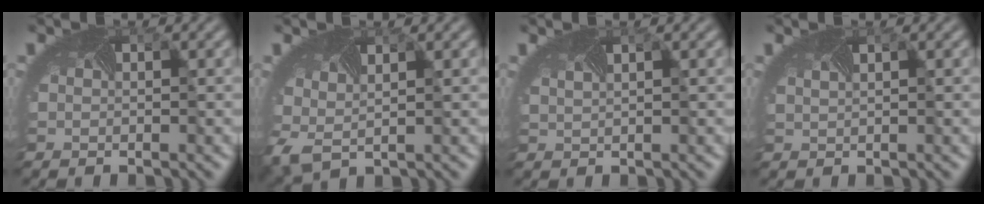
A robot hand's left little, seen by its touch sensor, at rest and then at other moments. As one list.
[{"total": 2.8, "force": [-0.2, 1.9, 2.1], "torque": [-0.074, -0.019, 0.030]}, {"total": 1.1, "force": [0.9, 0.2, 0.6], "torque": [-0.019, 0.003, 0.017]}, {"total": 0.8, "force": [0.7, 0.2, 0.4], "torque": [-0.012, 0.002, 0.011]}]